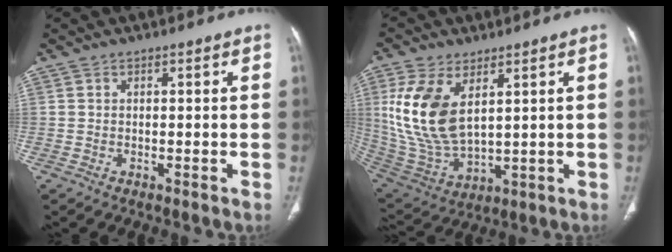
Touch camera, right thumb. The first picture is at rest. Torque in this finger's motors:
{"motor_torque": [1.68, 1.20, 1.10, -1.51, 0.34]}